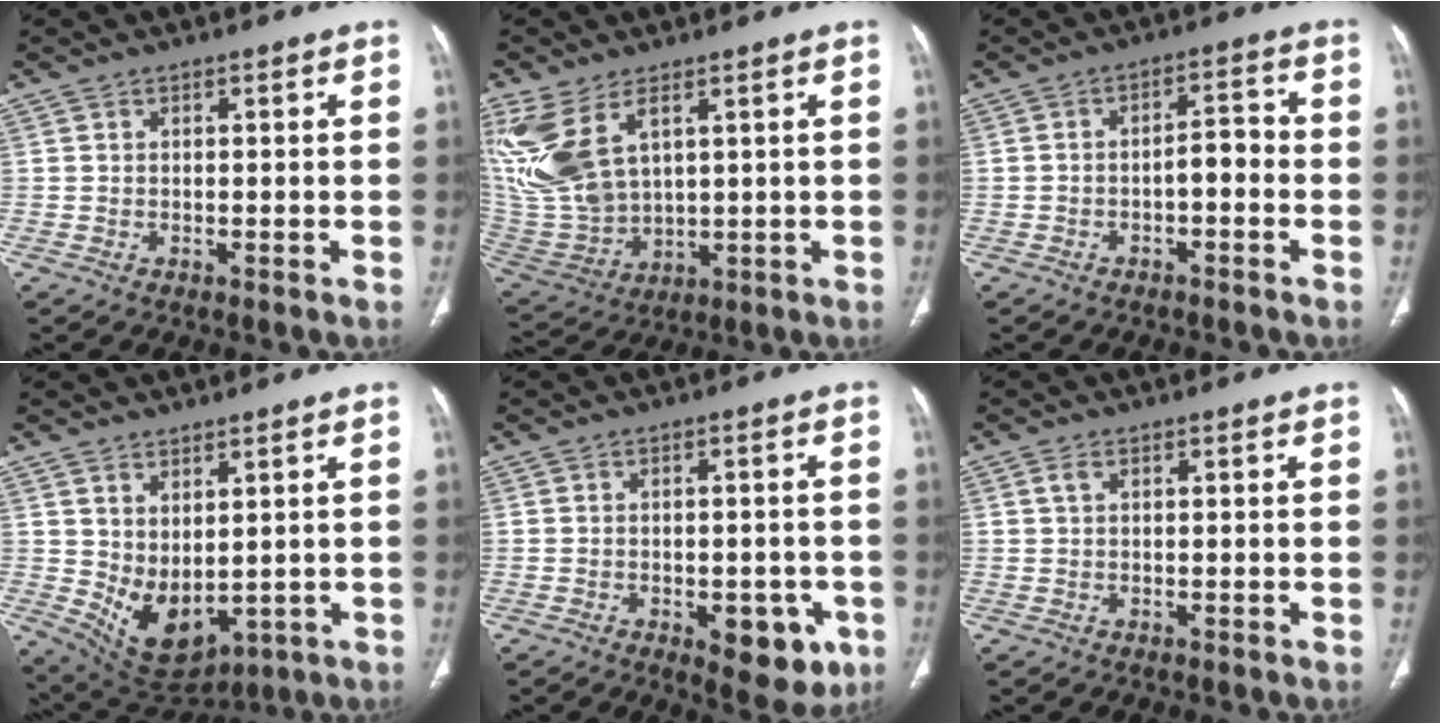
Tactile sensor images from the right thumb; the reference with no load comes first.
{"total": 16.4, "force": [6.8, 9.1, 11.8], "torque": [-0.263, -0.021, 0.157]}
{"total": 4.5, "force": [-1.7, 2.1, 3.5], "torque": [-0.044, 0.031, -0.027]}
{"total": 9.5, "force": [0.5, 5.5, 7.7], "torque": [-0.120, -0.021, 0.043]}
{"total": 9.5, "force": [-3.7, 4.8, 7.4], "torque": [-0.064, 0.009, -0.036]}
{"total": 1.0, "force": [0.4, 0.5, 0.8], "torque": [-0.020, 0.006, 0.007]}